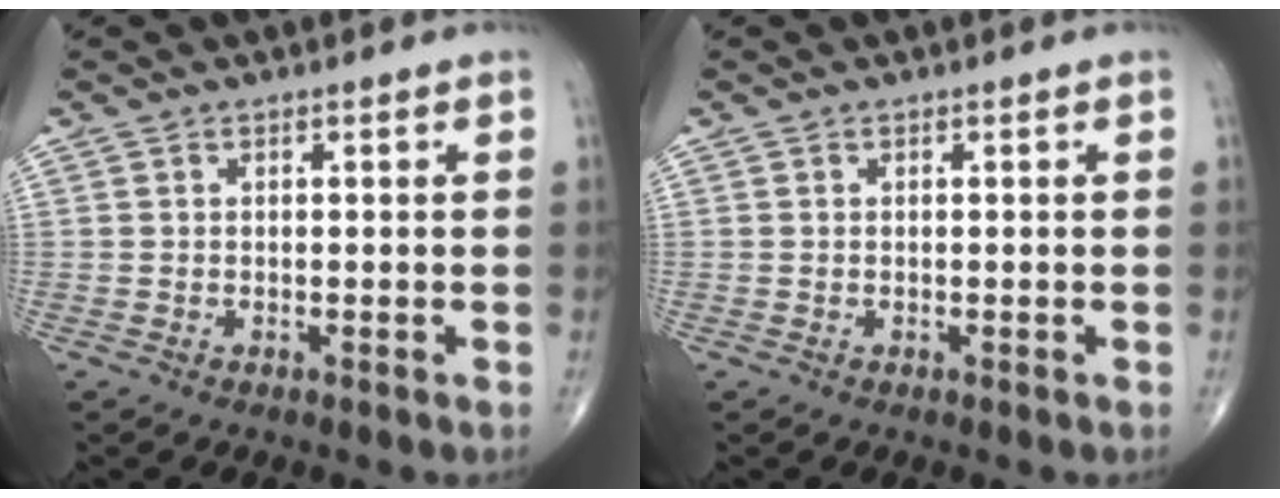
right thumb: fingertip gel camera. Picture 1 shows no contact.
{"total": 0.0}